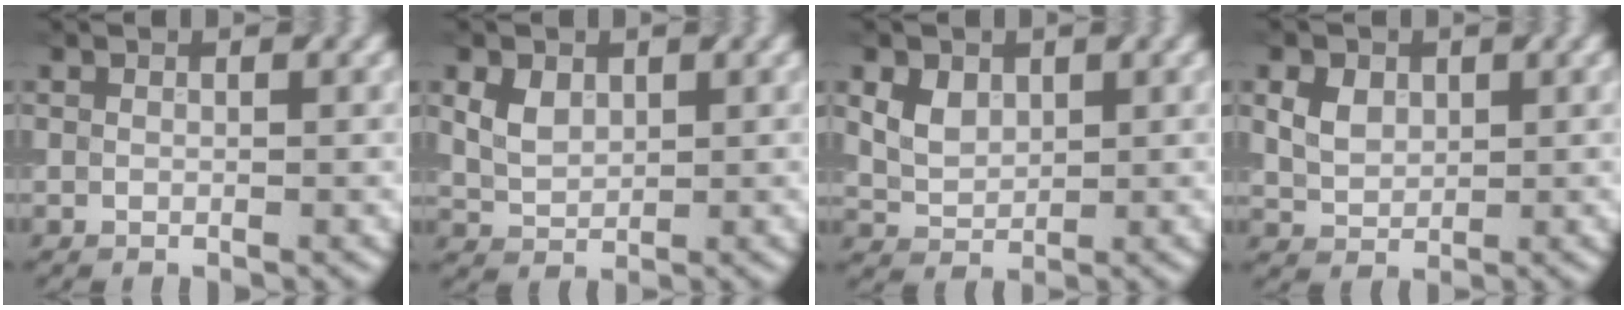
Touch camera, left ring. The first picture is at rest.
{"total": 2.5, "force": [0.9, 1.7, 1.6], "torque": [-0.036, 0.005, 0.017]}
{"total": 3.1, "force": [1.3, 2.2, 1.9], "torque": [-0.046, 0.009, 0.031]}
{"total": 3.7, "force": [1.5, 2.6, 2.2], "torque": [-0.054, 0.013, 0.031]}